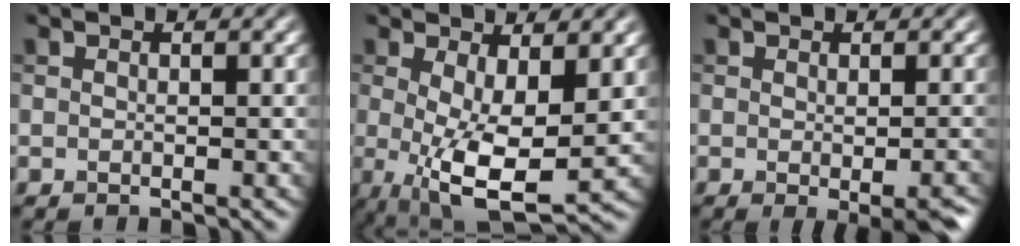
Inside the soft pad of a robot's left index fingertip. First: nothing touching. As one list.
[{"total": 7.8, "force": [-0.1, 2.7, 7.3], "torque": [-0.138, -0.020, 0.004]}, {"total": 4.5, "force": [-1.7, 1.0, 4.1], "torque": [-0.046, -0.007, -0.016]}]